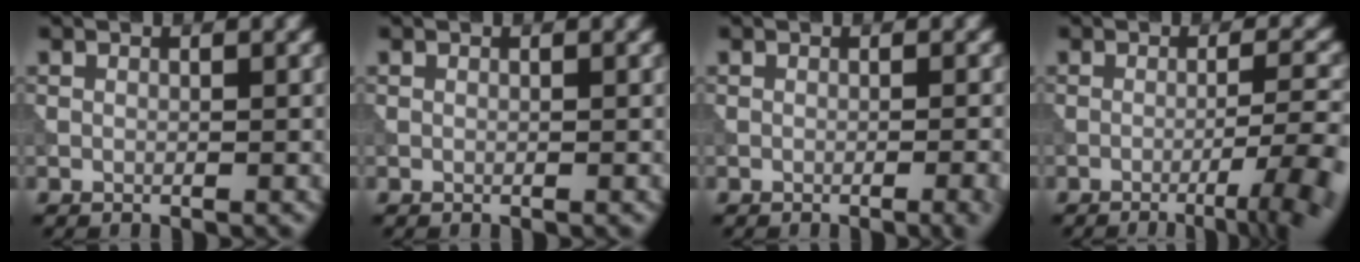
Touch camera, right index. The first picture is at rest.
{"total": 0.0}
{"total": 2.4, "force": [-0.9, 0.6, 2.1], "torque": [-0.018, 0.003, -0.014]}
{"total": 6.2, "force": [-2.8, 1.0, 5.4], "torque": [-0.073, 0.005, -0.046]}